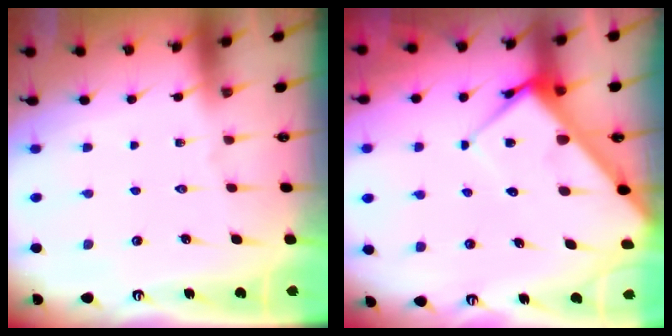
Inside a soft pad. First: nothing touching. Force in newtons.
{"total": 7.3, "press": 7.3, "slide": 0.7}